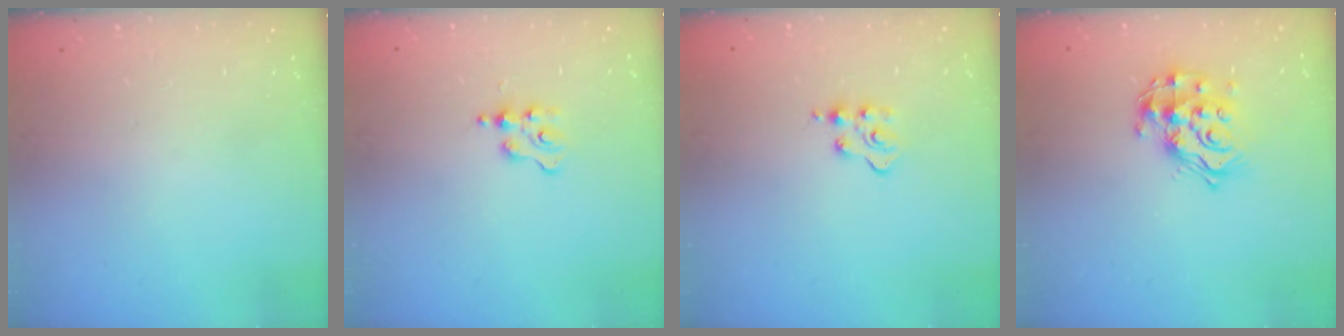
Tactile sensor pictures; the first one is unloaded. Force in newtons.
{"total": 2.5, "press": 2.5, "slide": 0.3}
{"total": 3.2, "press": 3.2, "slide": 0.4}
{"total": 13.9, "press": 13.9, "slide": 1.1}